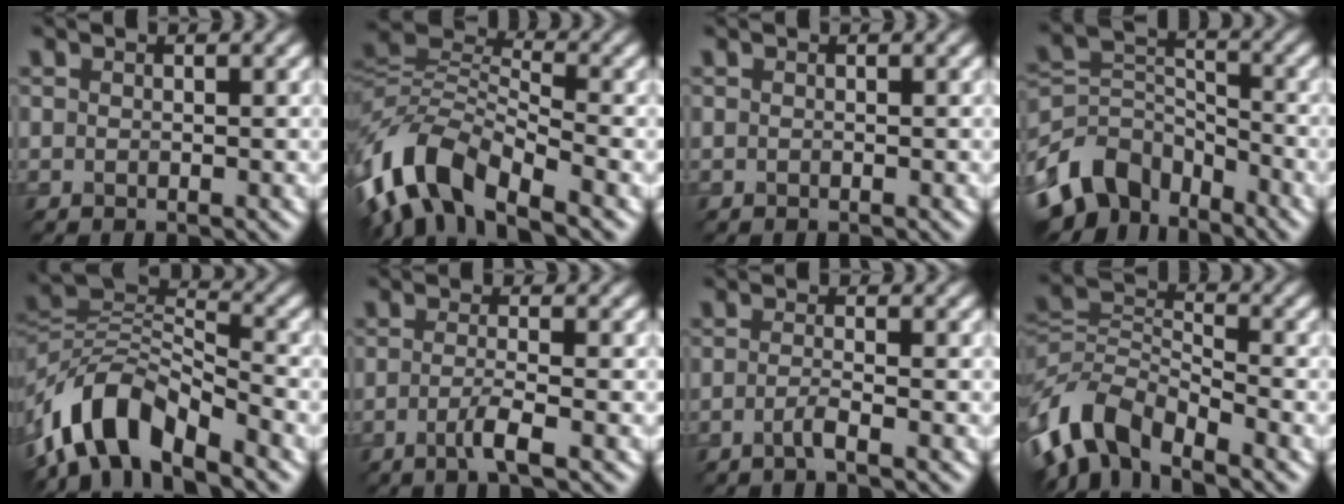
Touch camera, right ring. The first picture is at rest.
{"total": 8.5, "force": [-4.7, 4.1, 5.8], "torque": [-0.108, 0.014, -0.107]}
{"total": 0.0}
{"total": 7.5, "force": [-4.8, 4.9, 3.1], "torque": [-0.054, 0.002, -0.107]}
{"total": 8.0, "force": [-5.0, 3.6, 5.1], "torque": [-0.082, 0.013, -0.105]}
{"total": 1.9, "force": [-0.8, 0.0, 1.7], "torque": [-0.035, 0.006, -0.027]}
{"total": 1.0, "force": [-0.6, -0.1, 0.9], "torque": [-0.019, 0.006, -0.020]}
{"total": 6.6, "force": [-4.1, 3.5, 3.8], "torque": [-0.072, 0.005, -0.094]}